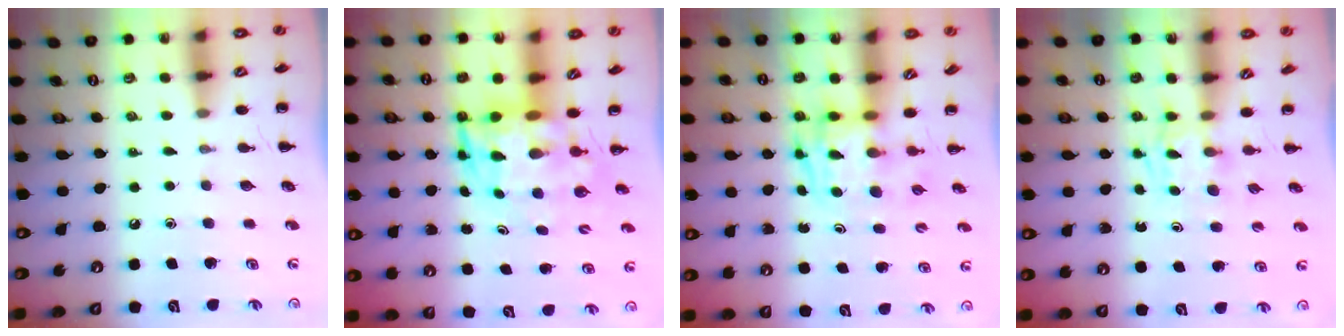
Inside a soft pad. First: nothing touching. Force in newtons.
{"total": 5.7, "press": 5.5, "slide": 1.8}
{"total": 3.3, "press": 3.3, "slide": 0.5}
{"total": 1.8, "press": 1.4, "slide": 1.1}